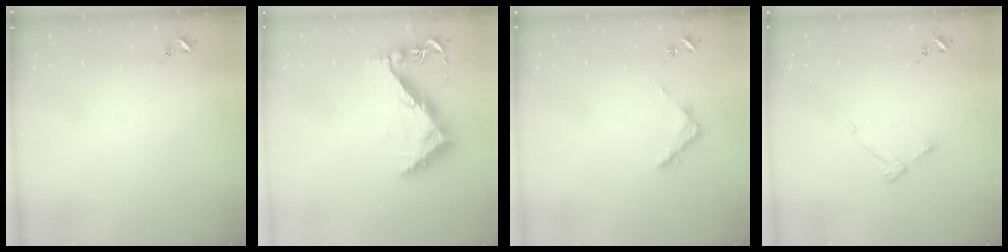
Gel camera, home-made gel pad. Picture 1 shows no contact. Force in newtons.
{"total": 9.7, "press": 9.6, "slide": 1.4}
{"total": 3.6, "press": 3.6, "slide": 0.3}
{"total": 4.7, "press": 4.7, "slide": 0.7}